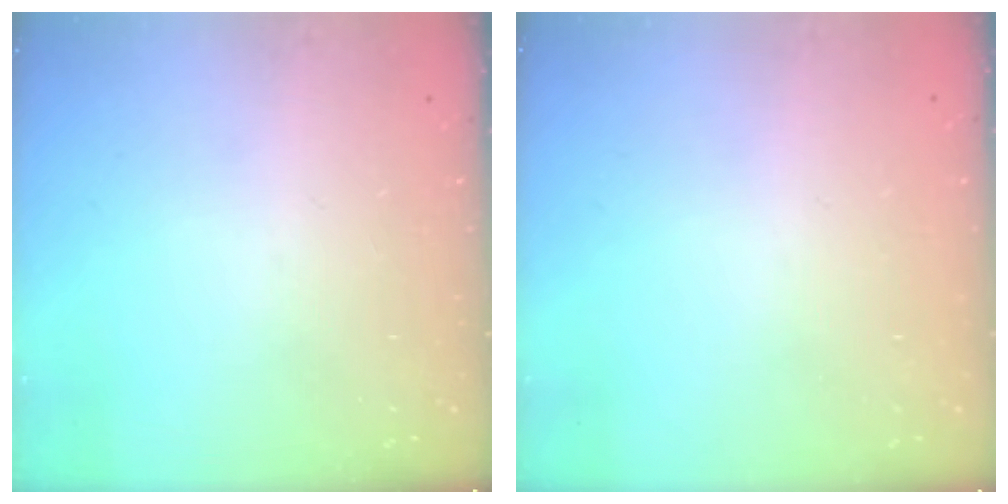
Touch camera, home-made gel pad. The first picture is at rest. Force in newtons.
{"total": 2.4, "press": 2.4, "slide": 0.2}